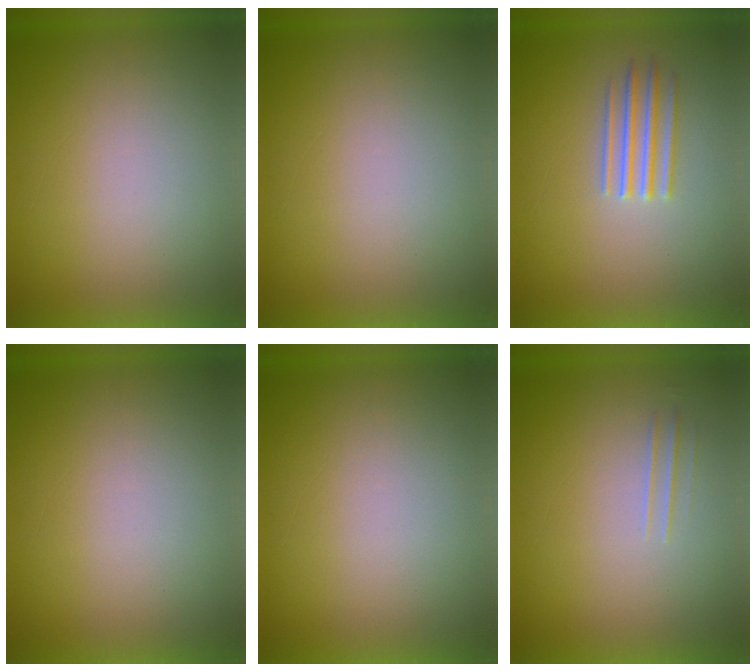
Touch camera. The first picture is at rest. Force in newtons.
{"total": 1.1}
{"total": 2.9}
{"total": 0.0}
{"total": 0.0}
{"total": 1.8}